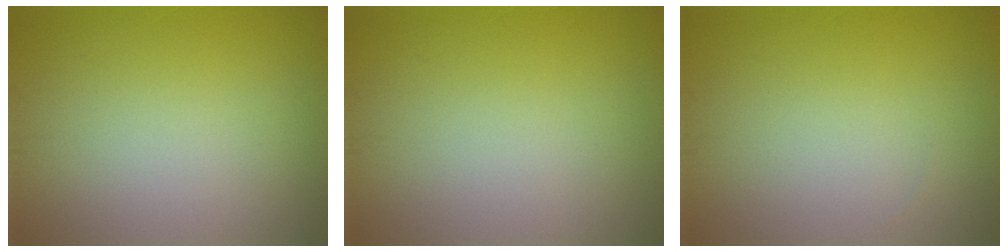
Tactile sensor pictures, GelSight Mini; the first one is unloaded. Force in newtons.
{"total": 0.0}
{"total": 0.0}